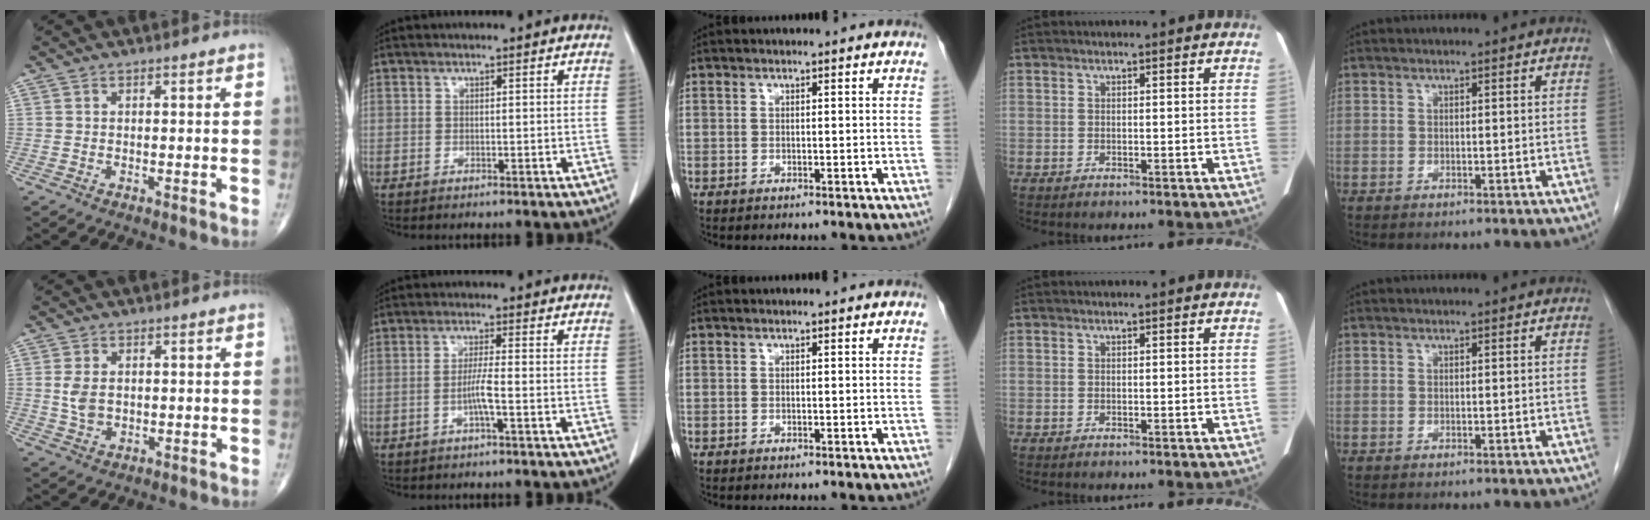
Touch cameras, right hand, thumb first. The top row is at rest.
{"thumb": {"total": 4.2, "force": [0.4, 3.0, 3.0], "torque": [-0.054, -0.003, 0.012]}, "index": {"total": 3.5, "force": [-1.2, 0.0, 3.3], "torque": [-0.066, 0.002, -0.024]}}